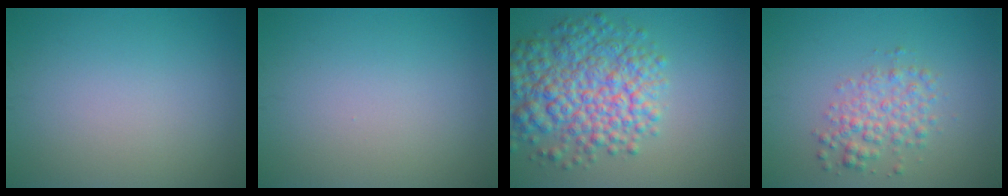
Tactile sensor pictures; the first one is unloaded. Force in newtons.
{"total": 0.0}
{"total": 8.2, "press": 8.2, "slide": 0.3}
{"total": 3.1, "press": 3.1, "slide": 0.1}